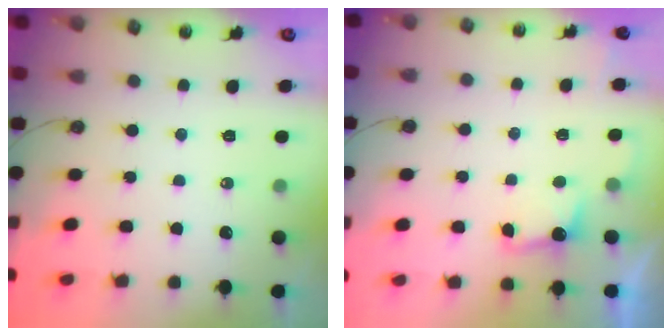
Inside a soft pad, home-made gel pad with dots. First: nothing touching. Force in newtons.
{"total": 2.9, "press": 2.7, "slide": 1.0}